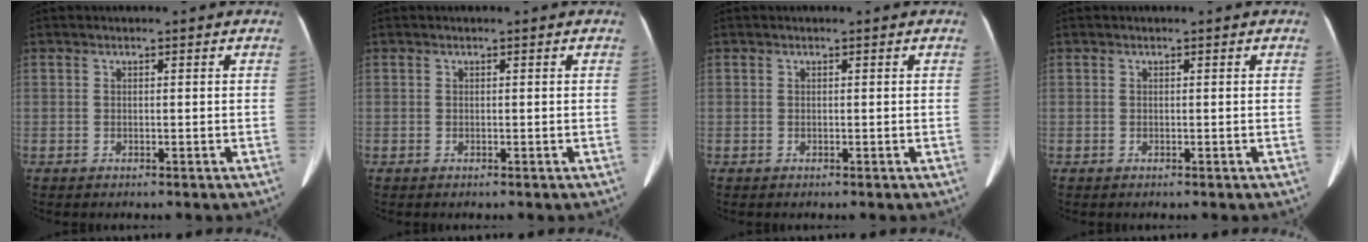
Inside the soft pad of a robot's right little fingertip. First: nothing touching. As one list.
[{"total": 0.0}, {"total": 0.0}, {"total": 0.0}]